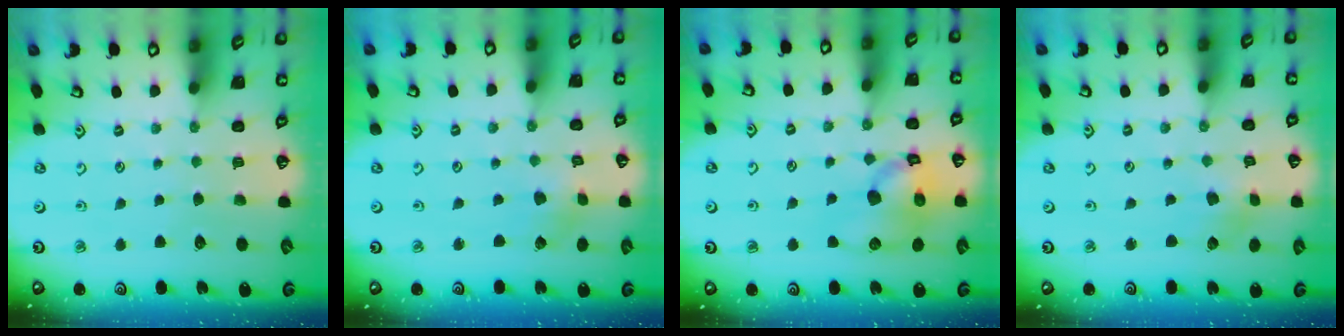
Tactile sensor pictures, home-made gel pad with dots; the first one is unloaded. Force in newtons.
{"total": 1.4, "press": 1.3, "slide": 0.3}
{"total": 12.5, "press": 12.4, "slide": 1.6}
{"total": 2.3, "press": 2.3, "slide": 0.5}